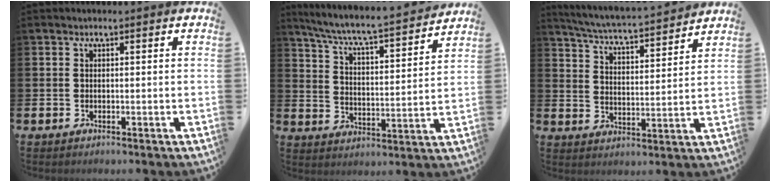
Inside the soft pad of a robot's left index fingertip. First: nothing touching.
{"total": 6.7, "force": [6.3, 0.2, 2.3], "torque": [-0.077, -0.052, 0.102]}
{"total": 5.4, "force": [5.2, 0.0, 1.3], "torque": [-0.046, -0.045, 0.086]}